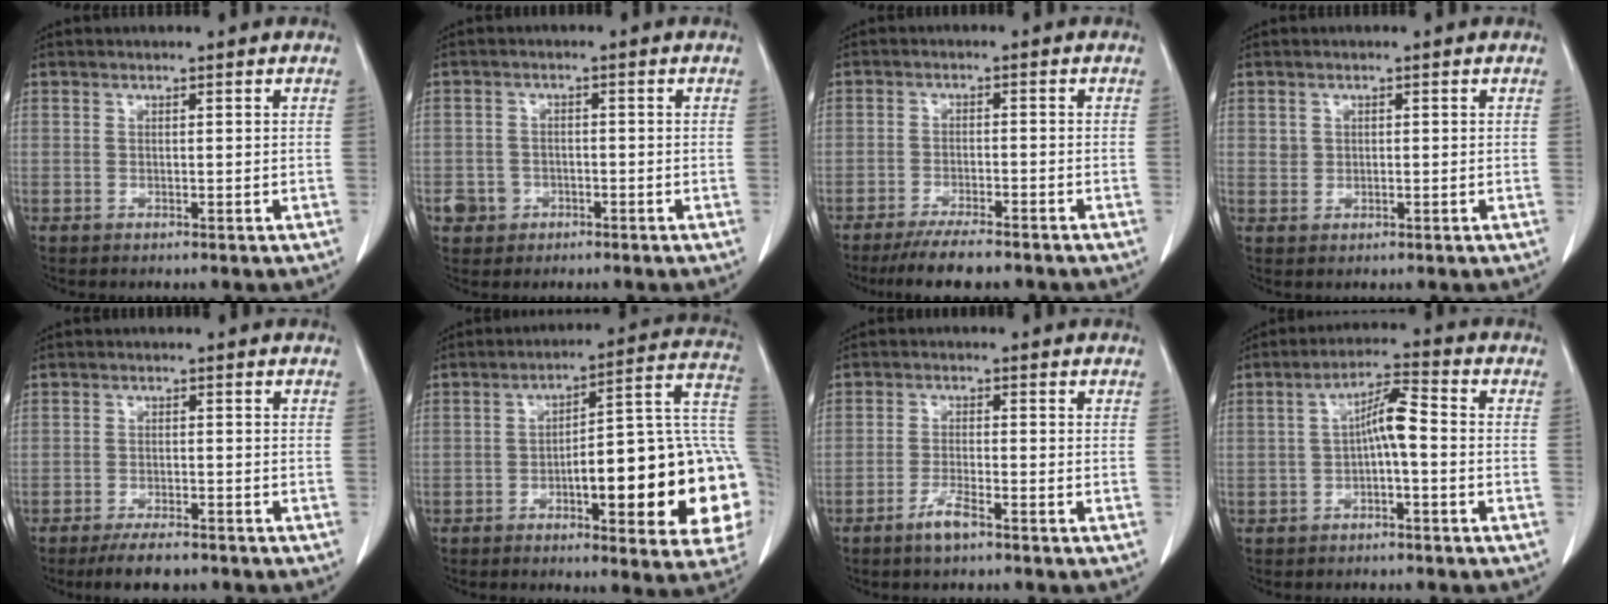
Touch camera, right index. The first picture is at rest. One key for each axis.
{"total": 3.3, "fx": -1.4, "fy": 3.0, "fz": 0.4, "tx": -0.001, "ty": 0.011, "tz": -0.019}
{"total": 6.7, "fx": -5.7, "fy": 1.2, "fz": 3.3, "tx": -0.051, "ty": -0.012, "tz": -0.094}
{"total": 1.4, "fx": 0.4, "fy": 1.3, "fz": 0.4, "tx": -0.003, "ty": 0.001, "tz": 0.007}
{"total": 4.7, "fx": -3.9, "fy": 1.4, "fz": 2.2, "tx": -0.036, "ty": -0.003, "tz": -0.062}
{"total": 22.5, "fx": -4.1, "fy": 4.4, "fz": 21.7, "tx": -0.205, "ty": 0.029, "tz": -0.048}
{"total": 3.4, "fx": -2.4, "fy": 0.3, "fz": 2.3, "tx": -0.050, "ty": -0.002, "tz": -0.046}
{"total": 5.6, "fx": -0.7, "fy": 1.0, "fz": 5.4, "tx": -0.097, "ty": 0.022, "tz": -0.013}